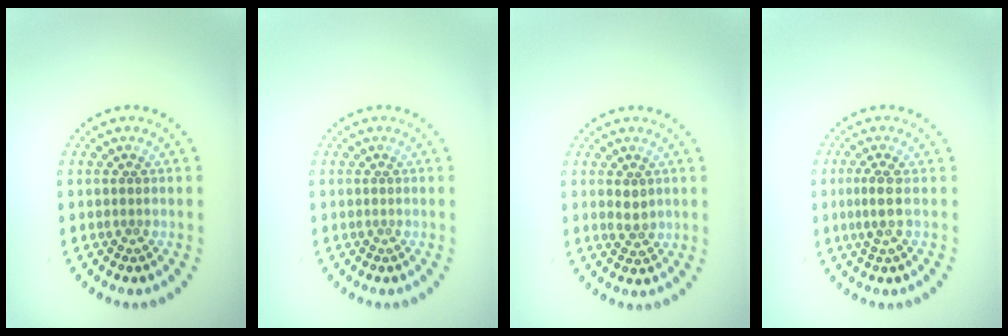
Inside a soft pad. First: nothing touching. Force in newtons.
{"total": 0.0}
{"total": 1.4, "press": 1.3, "slide": 0.3}
{"total": 1.9, "press": 1.3, "slide": 1.4}